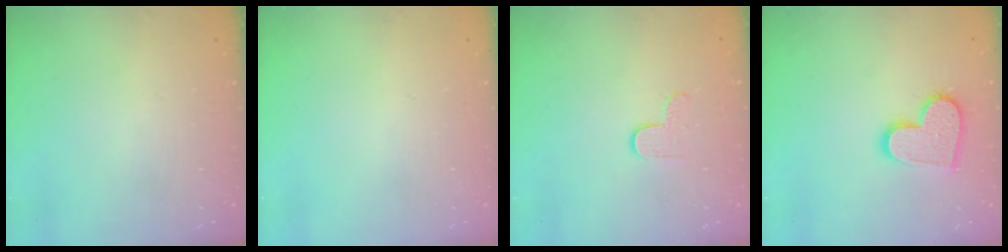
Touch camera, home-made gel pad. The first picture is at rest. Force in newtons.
{"total": 0.0}
{"total": 2.9, "press": 2.9, "slide": 0.3}
{"total": 12.7, "press": 12.6, "slide": 1.0}